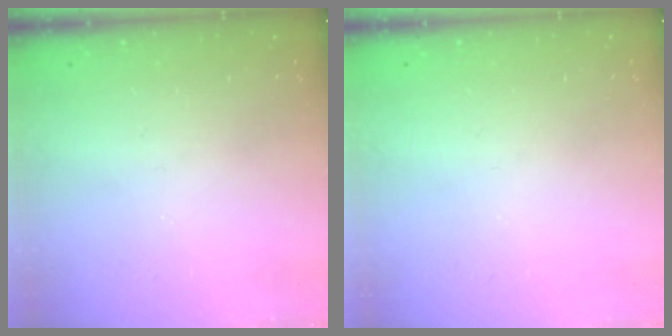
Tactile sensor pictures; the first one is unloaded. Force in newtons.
{"total": 0.0}